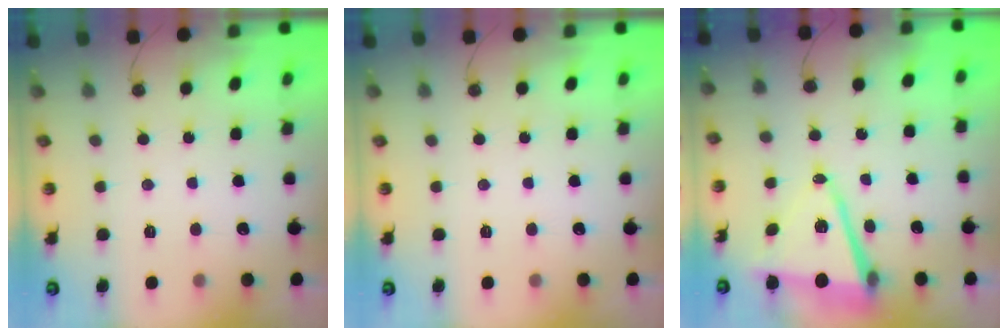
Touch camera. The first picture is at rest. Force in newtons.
{"total": 0.0}
{"total": 11.1, "press": 10.7, "slide": 3.0}